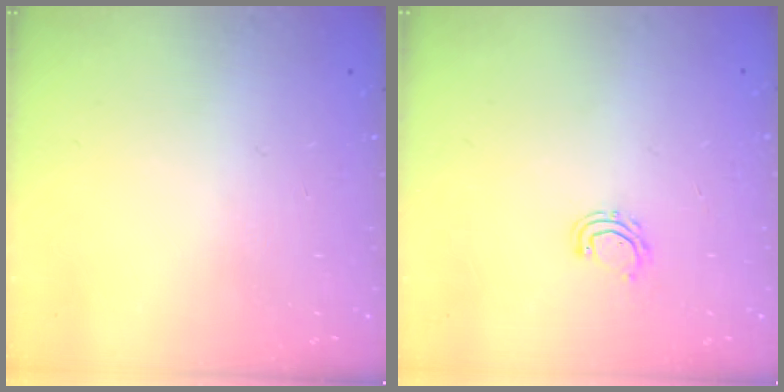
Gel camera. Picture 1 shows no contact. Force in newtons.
{"total": 5.0, "press": 4.8, "slide": 1.0}